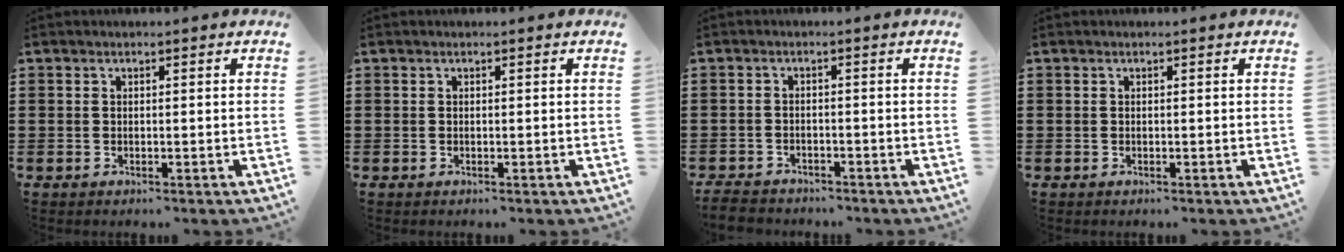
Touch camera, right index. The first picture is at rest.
{"total": 0.0}
{"total": 2.5, "force": [-2.5, 0.4, 0.2], "torque": [-0.015, -0.002, -0.055]}
{"total": 0.0}